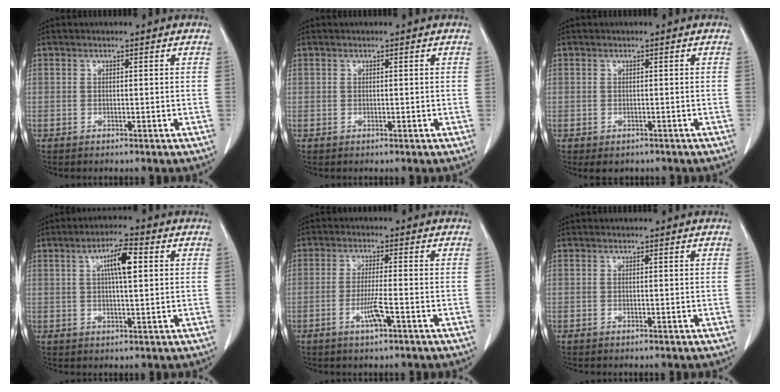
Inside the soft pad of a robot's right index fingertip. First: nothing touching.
{"total": 0.0}
{"total": 2.0, "force": [-1.2, 1.6, 0.6], "torque": [-0.005, 0.001, -0.009]}
{"total": 6.1, "force": [1.8, 1.0, 5.8], "torque": [-0.102, 0.010, 0.029]}
{"total": 4.1, "force": [-1.7, 0.0, 3.7], "torque": [-0.075, -0.006, -0.034]}
{"total": 0.0}